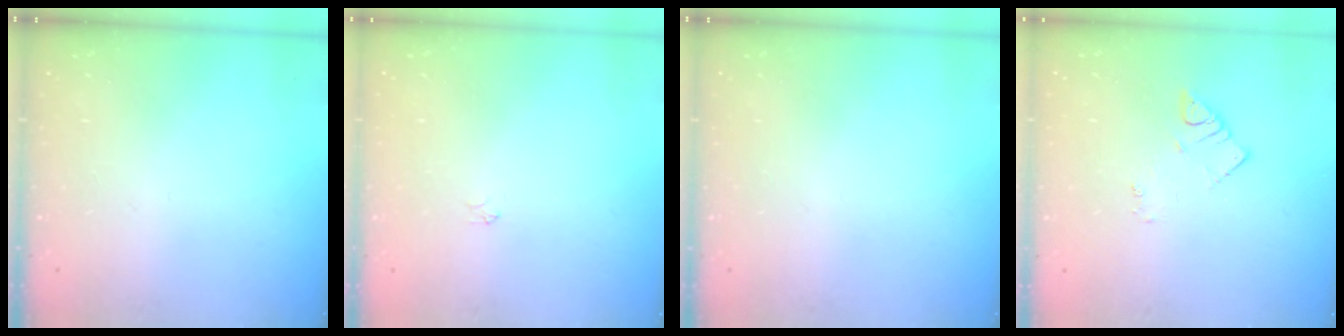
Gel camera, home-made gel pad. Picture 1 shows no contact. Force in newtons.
{"total": 2.2, "press": 2.2, "slide": 0.3}
{"total": 0.0}
{"total": 2.7, "press": 2.7, "slide": 0.4}